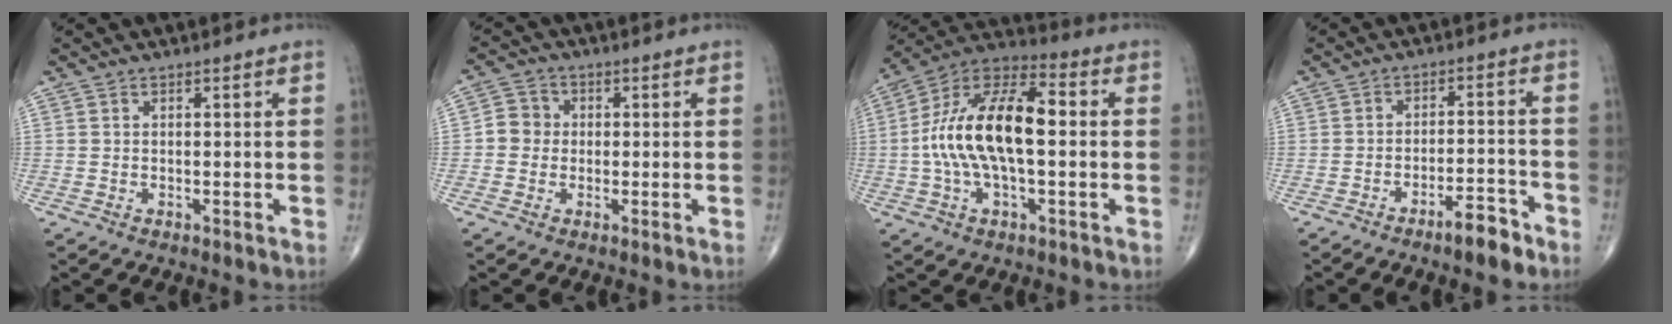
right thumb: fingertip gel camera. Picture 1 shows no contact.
{"total": 4.2, "force": [-0.2, 3.9, 1.4], "torque": [-0.005, 0.010, -0.014]}
{"total": 18.3, "force": [0.0, 8.2, 16.4], "torque": [-0.308, 0.038, -0.009]}
{"total": 6.0, "force": [-4.4, 1.5, 3.9], "torque": [-0.060, 0.032, -0.068]}